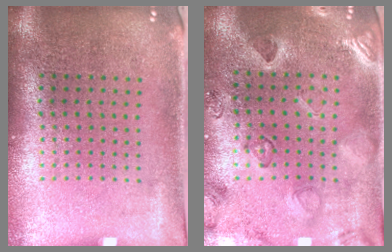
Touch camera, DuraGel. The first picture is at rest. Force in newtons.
{"total": 2.3, "press": 2.1, "slide": 1.0}